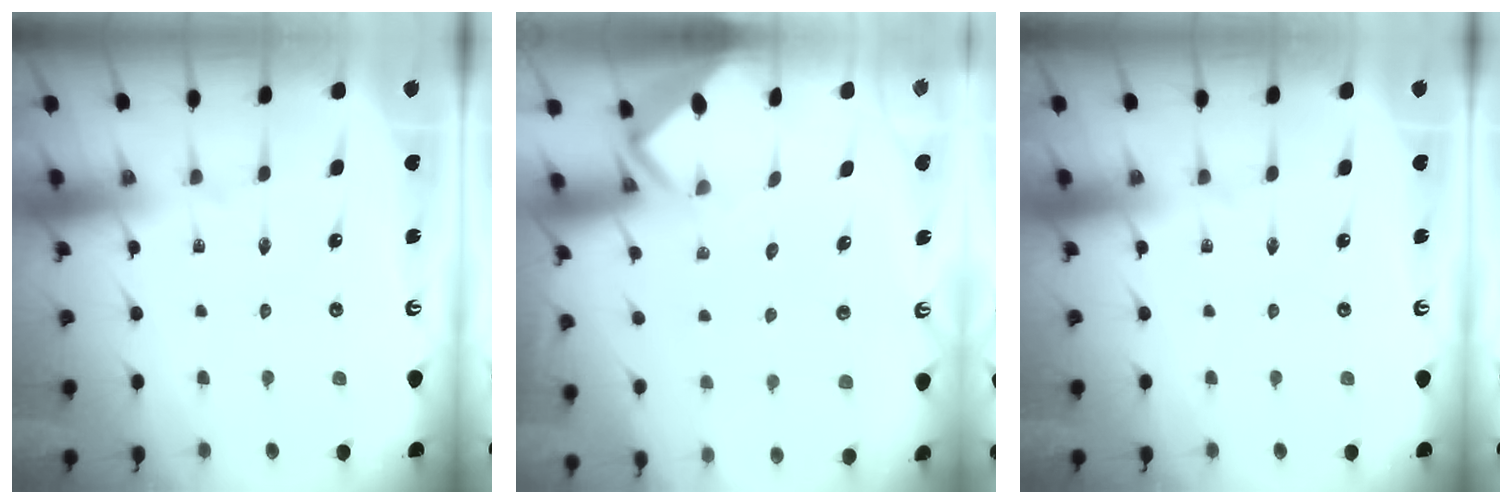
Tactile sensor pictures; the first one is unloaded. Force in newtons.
{"total": 3.6, "press": 3.6, "slide": 0.2}
{"total": 0.0}